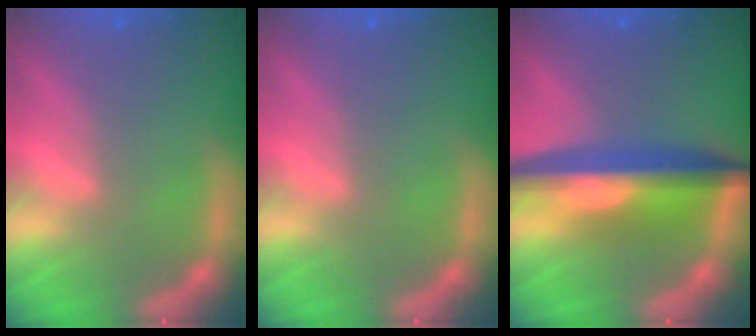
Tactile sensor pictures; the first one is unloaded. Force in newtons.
{"total": 0.0}
{"total": 8.5}